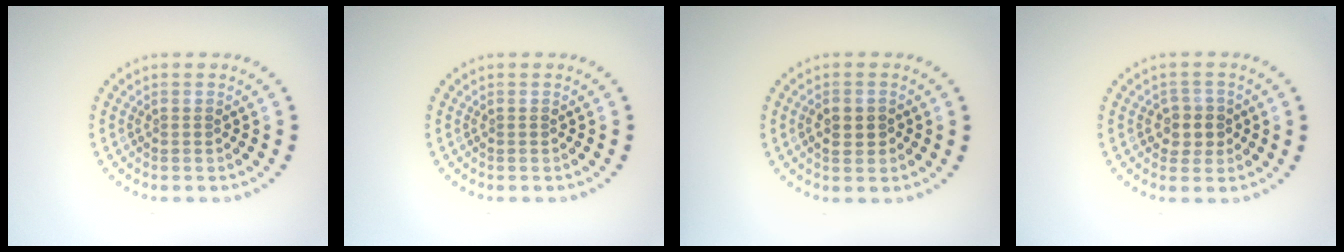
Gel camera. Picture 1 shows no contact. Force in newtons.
{"total": 0.0}
{"total": 1.8, "press": 1.8, "slide": 0.2}
{"total": 2.1, "press": 2.0, "slide": 0.7}